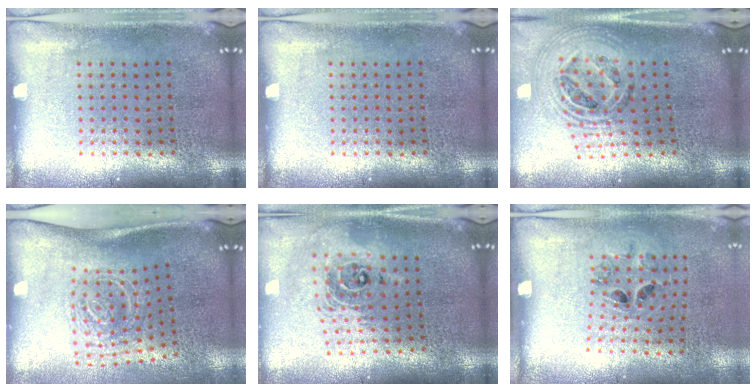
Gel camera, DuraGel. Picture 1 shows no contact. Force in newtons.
{"total": 0.0}
{"total": 1.7, "press": 1.4, "slide": 0.9}
{"total": 1.9, "press": 1.3, "slide": 1.4}
{"total": 2.0, "press": 1.6, "slide": 1.3}
{"total": 1.3, "press": 0.6, "slide": 1.1}